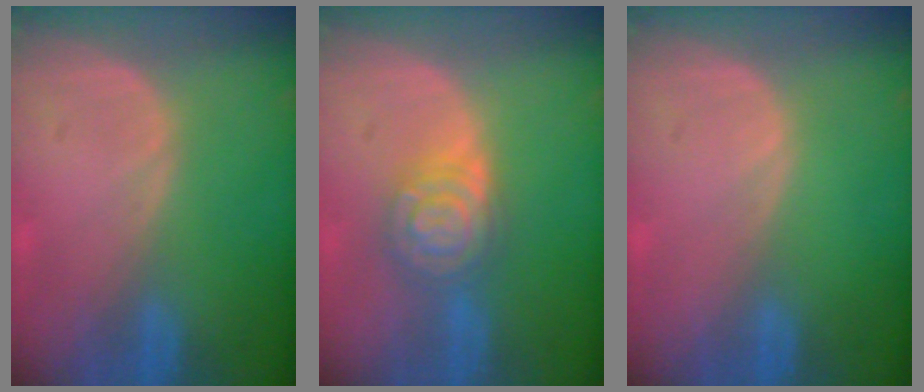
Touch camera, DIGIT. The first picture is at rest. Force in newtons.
{"total": 6.7, "press": 6.7, "slide": 0.4}
{"total": 0.0}